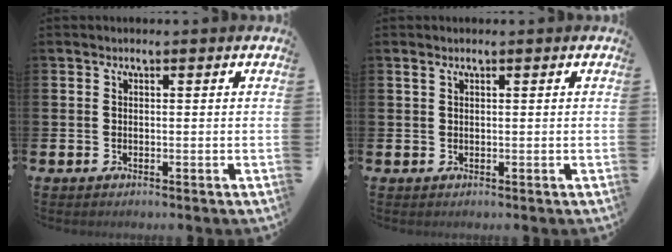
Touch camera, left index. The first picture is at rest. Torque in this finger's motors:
{"motor_torque": [0.12, -0.02, 0.09, 0.01]}